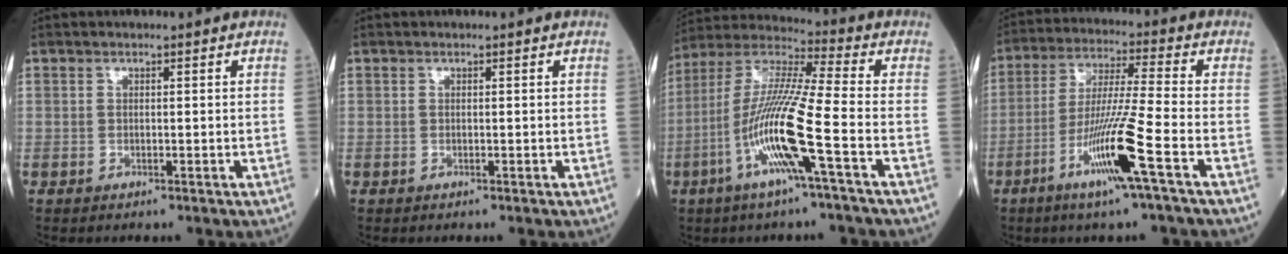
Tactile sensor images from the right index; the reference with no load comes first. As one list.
[{"total": 0.0}, {"total": 14.8, "force": [-5.2, -0.5, 13.8], "torque": [-0.288, -0.006, -0.109]}, {"total": 11.9, "force": [-5.3, -1.4, 10.5], "torque": [-0.206, -0.016, -0.103]}]